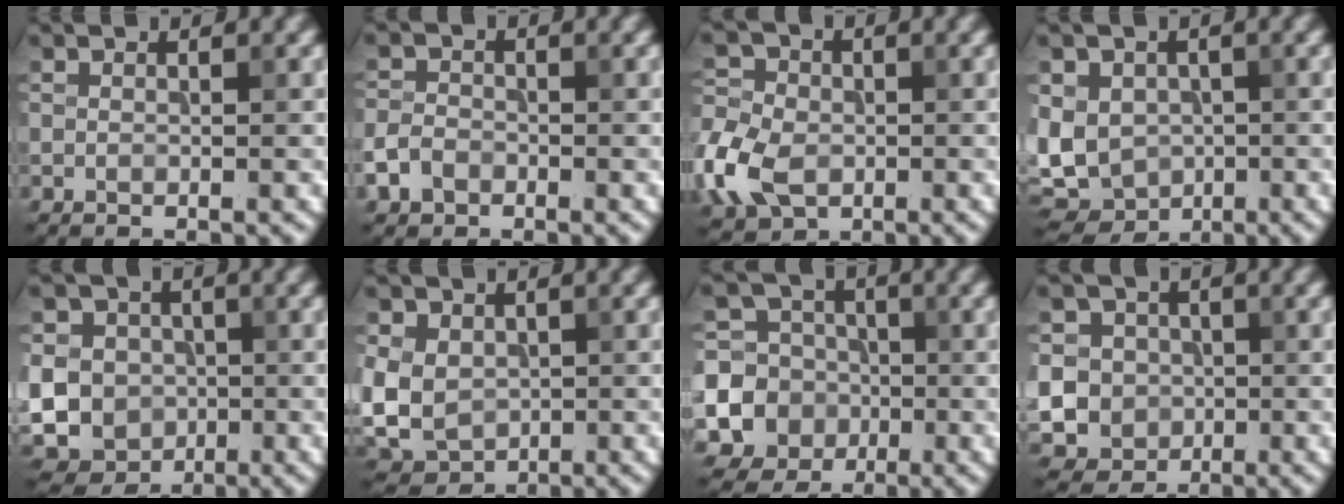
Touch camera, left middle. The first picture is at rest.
{"total": 2.2, "force": [-1.2, 1.6, 0.9], "torque": [-0.013, 0.002, -0.030]}
{"total": 8.3, "force": [-2.7, 6.0, 5.0], "torque": [-0.120, -0.011, -0.062]}
{"total": 8.3, "force": [-0.7, 6.6, 4.9], "torque": [-0.089, -0.008, -0.006]}
{"total": 13.2, "force": [-0.7, 12.4, 4.4], "torque": [-0.120, 0.009, -0.040]}
{"total": 7.7, "force": [-0.1, 6.3, 4.4], "torque": [-0.095, 0.001, -0.010]}
{"total": 13.4, "force": [-3.5, 12.6, 2.9], "torque": [-0.104, -0.009, -0.073]}
{"total": 10.1, "force": [-1.0, 9.6, 3.0], "torque": [-0.084, 0.004, -0.032]}